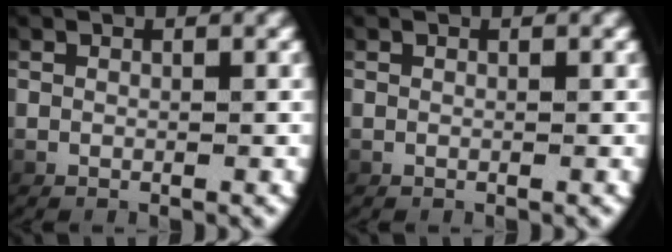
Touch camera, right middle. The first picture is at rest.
{"total": 0.0}